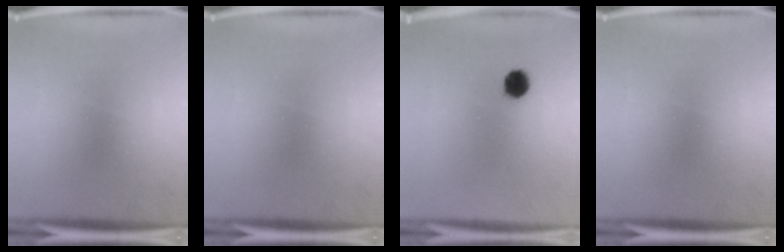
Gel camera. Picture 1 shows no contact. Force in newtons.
{"total": 0.0}
{"total": 4.0}
{"total": 0.0}